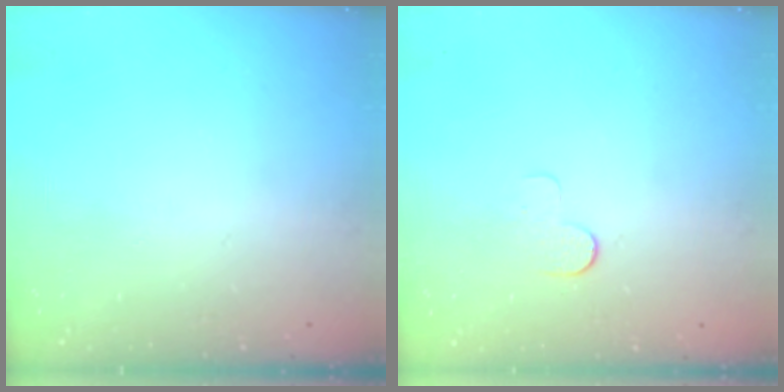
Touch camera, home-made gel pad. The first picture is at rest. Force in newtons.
{"total": 3.9, "press": 3.9, "slide": 0.3}